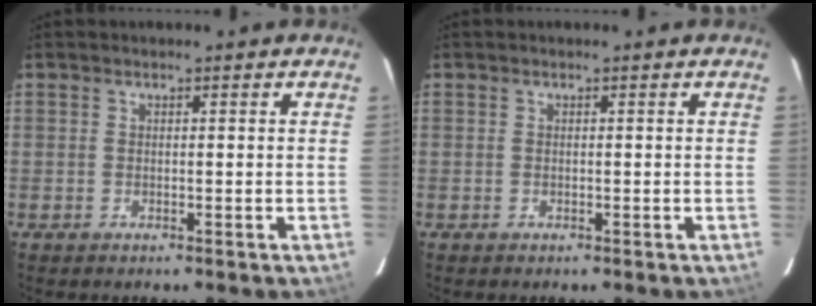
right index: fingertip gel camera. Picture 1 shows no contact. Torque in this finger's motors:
{"motor_torque": [0.01, 0.00, 0.03, 0.00]}